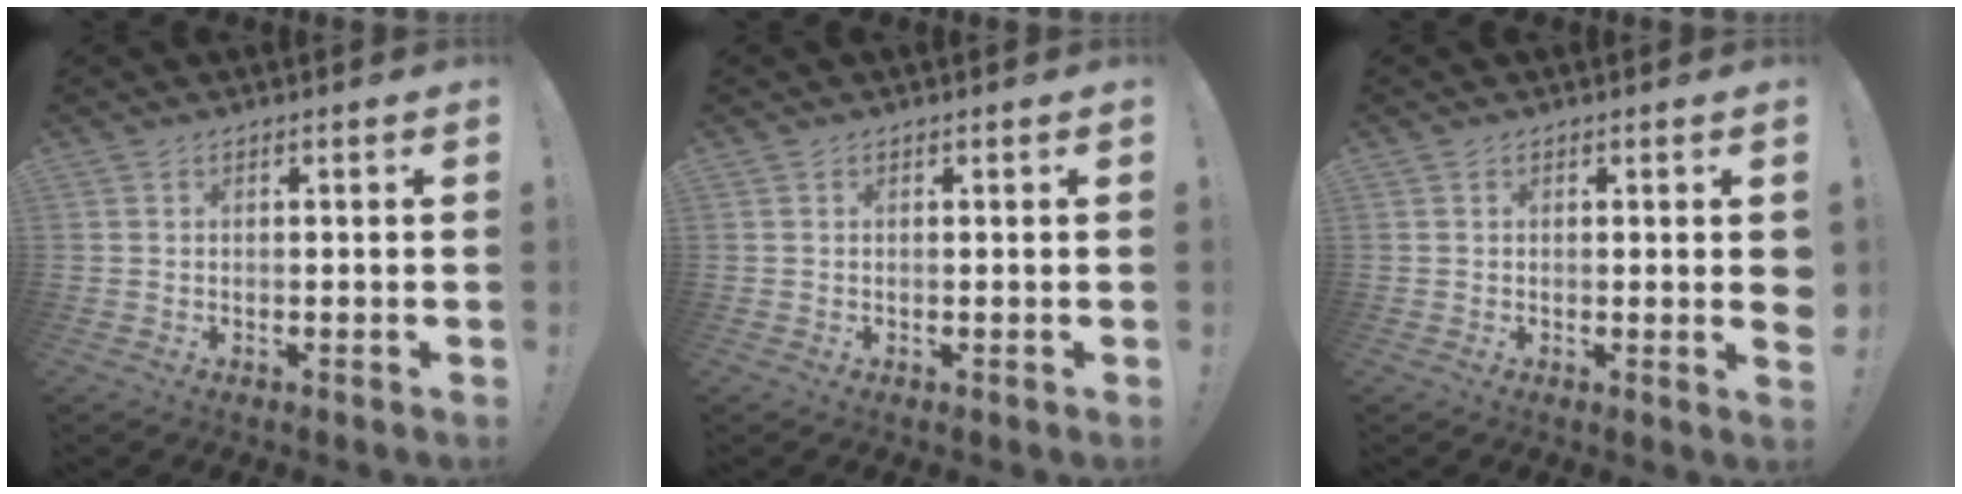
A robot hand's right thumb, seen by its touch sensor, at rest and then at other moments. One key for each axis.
{"total": 0.0}
{"total": 2.1, "fx": 0.9, "fy": -0.2, "fz": 1.9, "tx": -0.020, "ty": -0.013, "tz": 0.011}